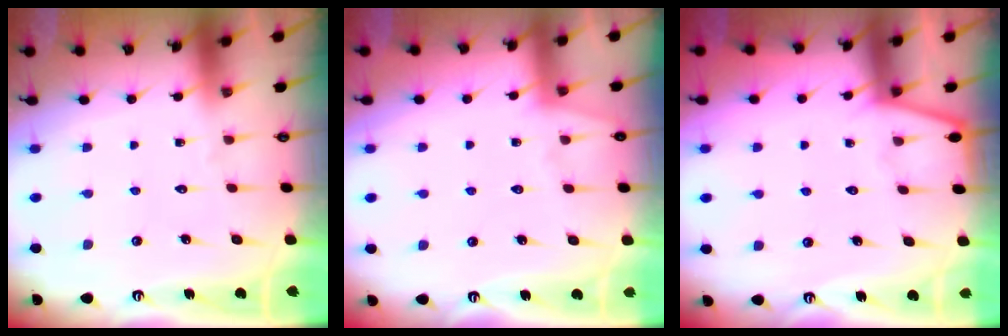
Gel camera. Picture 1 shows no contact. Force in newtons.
{"total": 1.6, "press": 1.5, "slide": 0.4}
{"total": 2.4, "press": 2.4, "slide": 0.2}